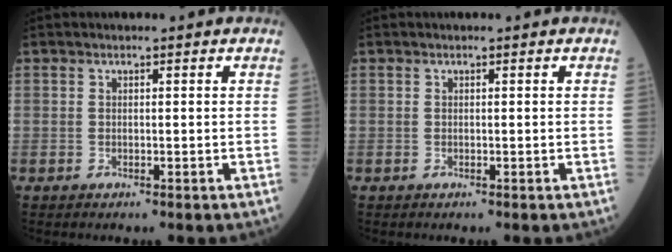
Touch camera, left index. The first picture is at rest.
{"total": 0.0}